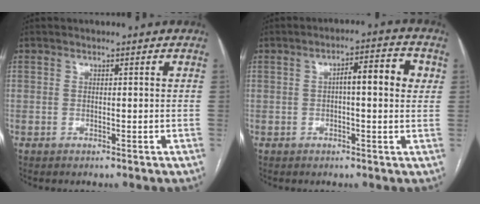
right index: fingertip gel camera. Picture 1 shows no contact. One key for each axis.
{"total": 6.9, "fx": 1.1, "fy": 1.4, "fz": 6.7, "tx": -0.095, "ty": 0.022, "tz": 0.012}